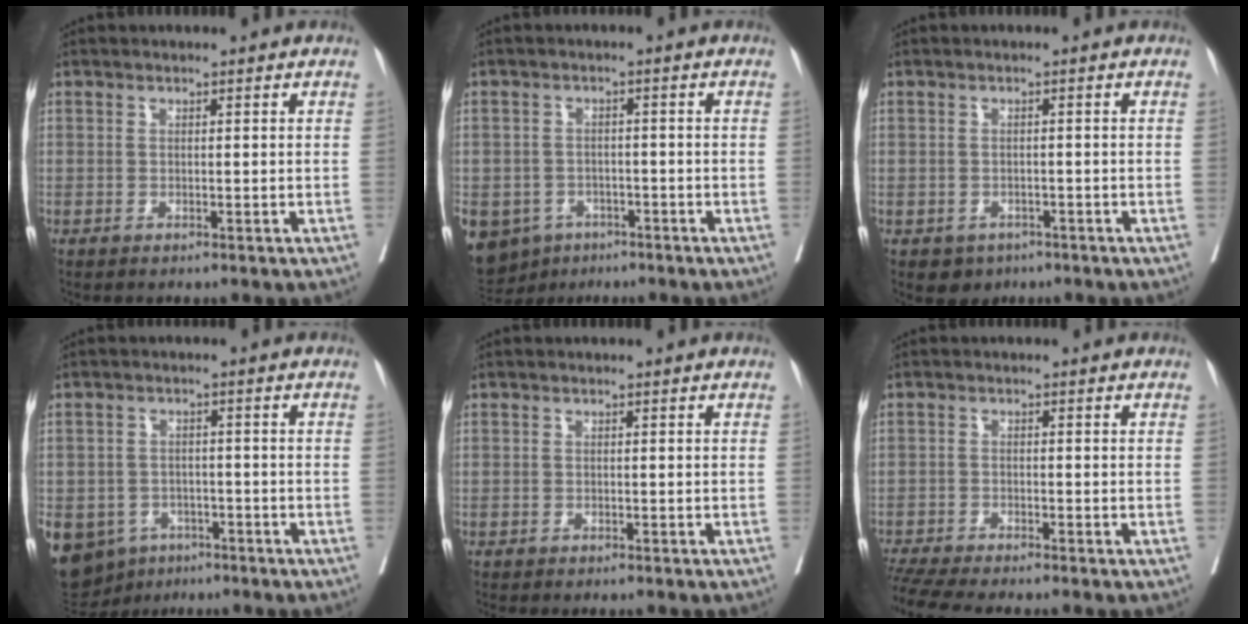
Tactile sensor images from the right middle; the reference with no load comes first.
{"total": 11.2, "force": [-6.5, 8.5, 3.3], "torque": [-0.093, -0.005, -0.089]}
{"total": 3.1, "force": [-1.9, 2.4, 0.6], "torque": [-0.006, 0.005, -0.022]}
{"total": 14.9, "force": [-7.5, 11.7, 5.4], "torque": [-0.155, 0.002, -0.098]}
{"total": 2.5, "force": [-2.2, 0.4, 1.0], "torque": [-0.012, -0.004, -0.029]}
{"total": 8.2, "force": [-6.6, 3.6, 3.2], "torque": [-0.060, -0.004, -0.089]}